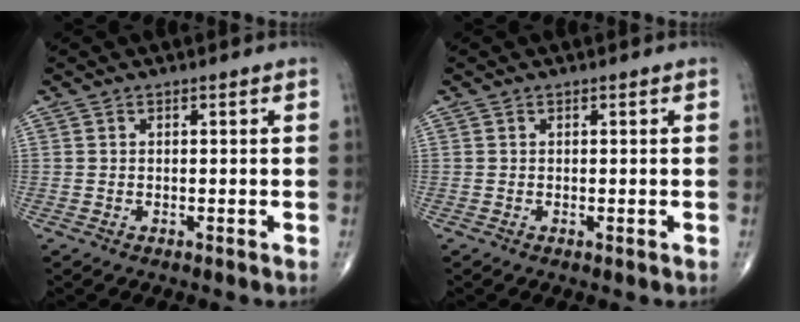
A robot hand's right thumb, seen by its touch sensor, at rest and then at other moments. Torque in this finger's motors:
{"motor_torque": [-0.44, -0.17, -0.18, -0.04, -0.01]}